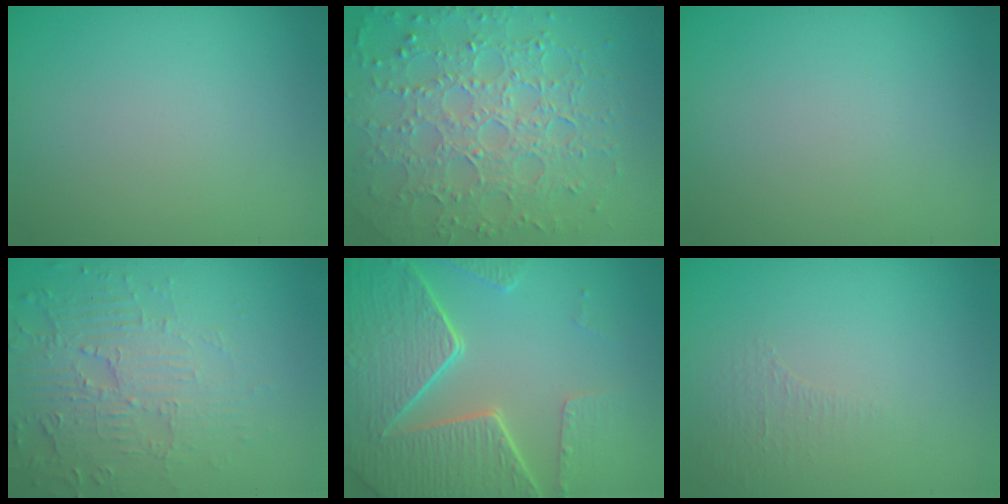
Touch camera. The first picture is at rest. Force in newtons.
{"total": 7.7, "press": 5.7, "slide": 5.2}
{"total": 0.0}
{"total": 5.9, "press": 3.8, "slide": 4.5}
{"total": 8.3, "press": 5.9, "slide": 5.8}
{"total": 0.8, "press": 0.4, "slide": 0.7}